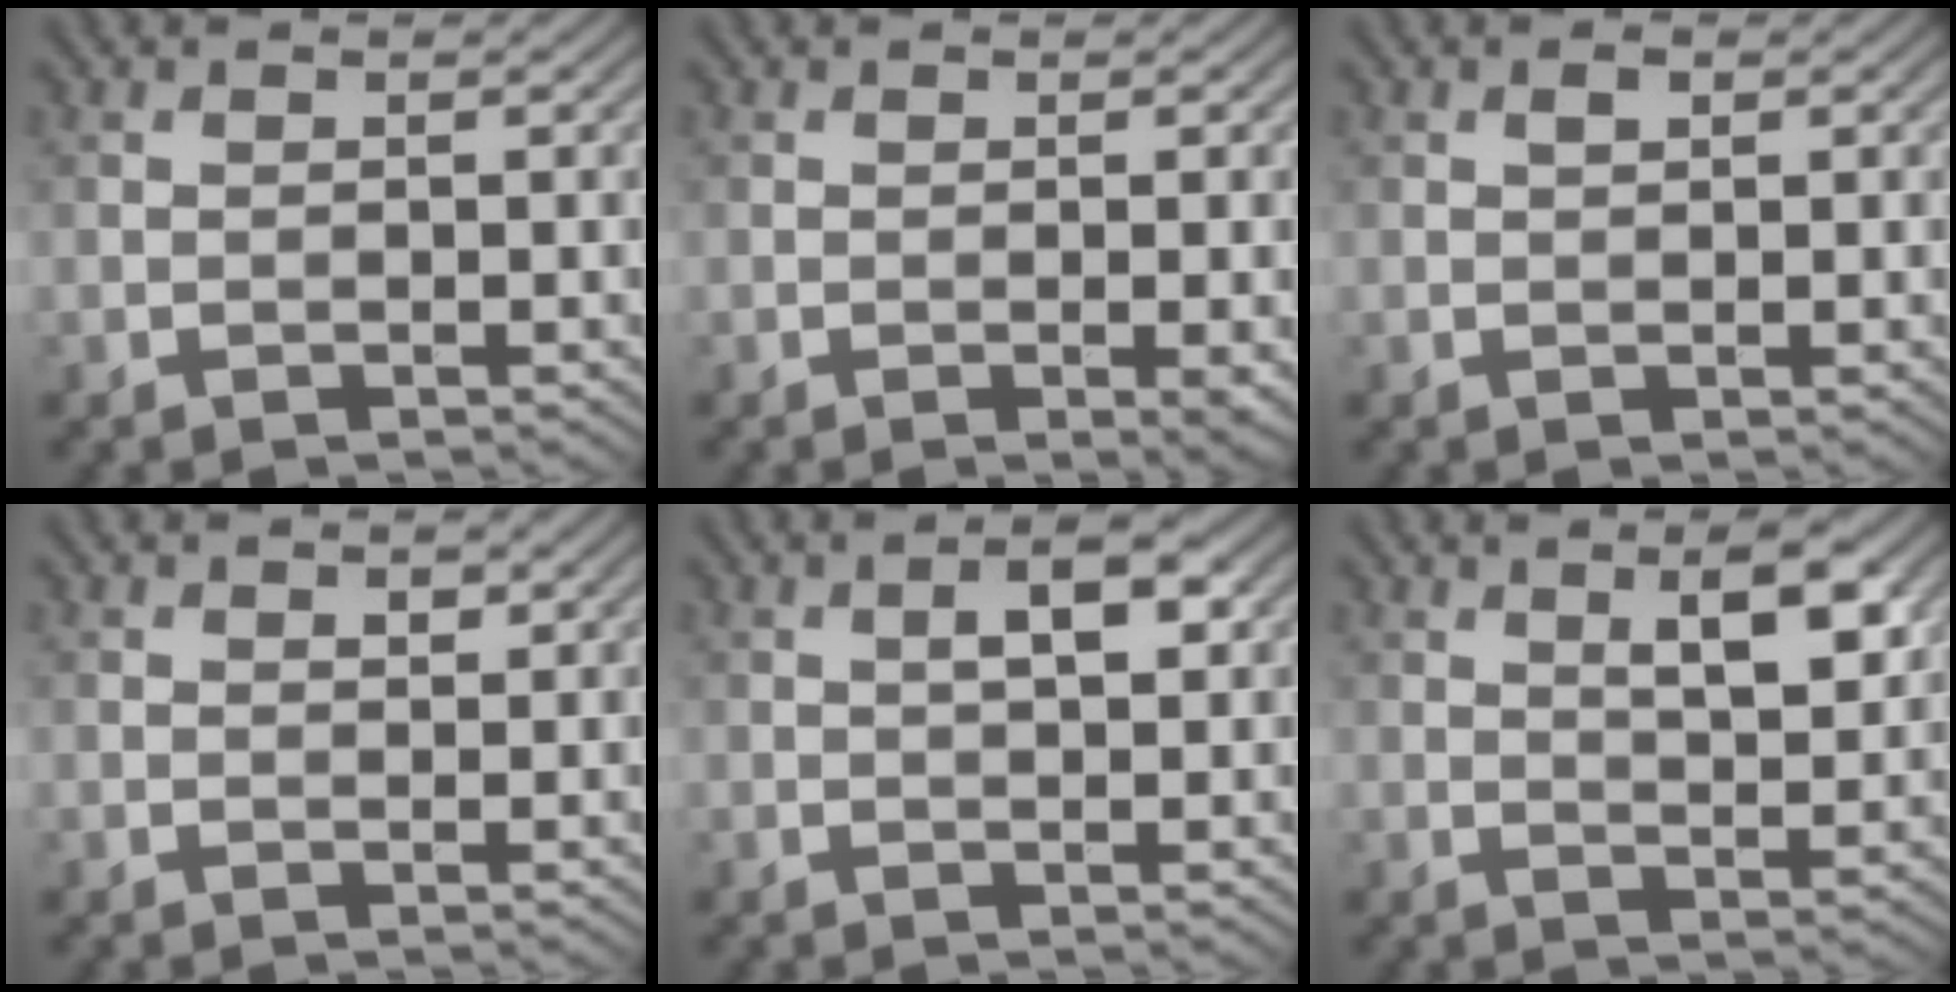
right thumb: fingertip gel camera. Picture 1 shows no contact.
{"total": 1.9, "force": [-0.4, 0.1, 1.8], "torque": [-0.031, -0.002, -0.006]}
{"total": 0.9, "force": [0.4, 0.4, 0.7], "torque": [-0.012, -0.001, 0.007]}
{"total": 1.0, "force": [0.5, 0.6, 0.6], "torque": [-0.007, -0.002, 0.009]}
{"total": 3.5, "force": [0.9, 1.4, 3.1], "torque": [-0.047, 0.005, 0.012]}
{"total": 5.7, "force": [2.4, 2.0, 4.7], "torque": [-0.075, -0.002, 0.039]}